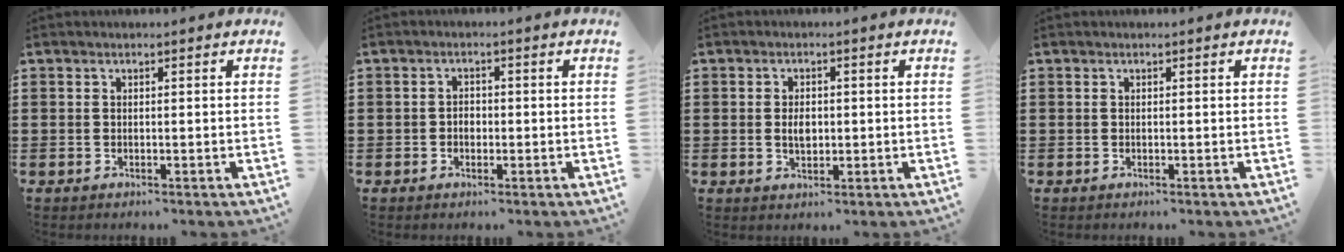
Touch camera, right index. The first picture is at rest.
{"total": 1.5, "force": [-0.4, 1.1, 1.0], "torque": [-0.021, 0.003, -0.009]}
{"total": 2.9, "force": [-0.1, 1.7, 2.4], "torque": [-0.047, 0.004, -0.002]}
{"total": 0.0}